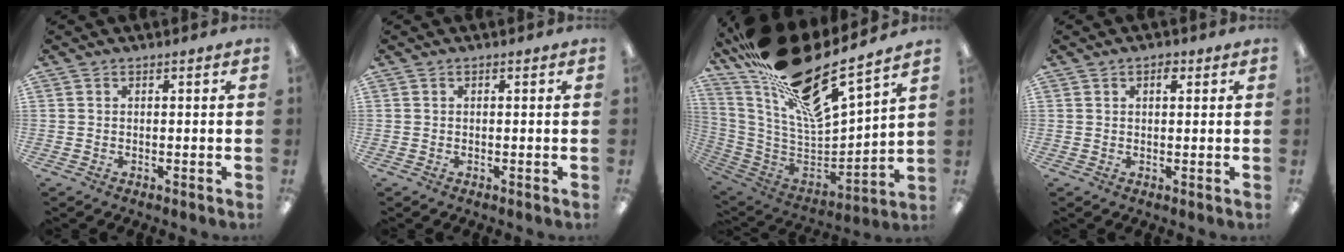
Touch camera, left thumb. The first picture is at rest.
{"total": 0.0}
{"total": 23.8, "force": [17.7, 6.1, 14.7], "torque": [-0.254, -0.119, 0.299]}
{"total": 2.2, "force": [1.2, 1.2, 1.4], "torque": [-0.014, -0.002, 0.017]}